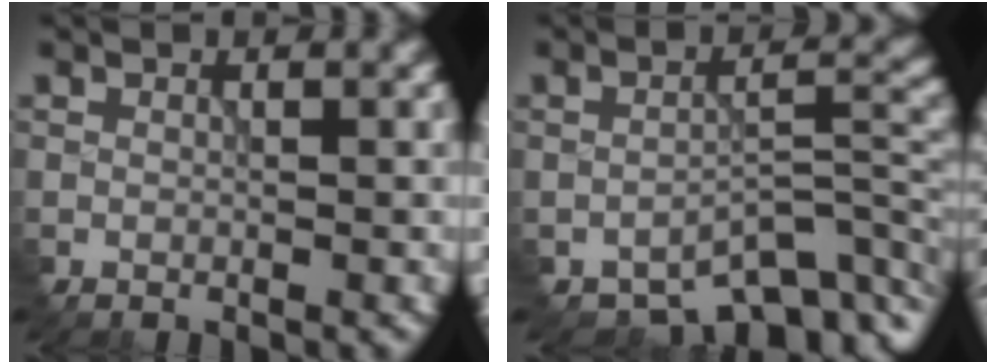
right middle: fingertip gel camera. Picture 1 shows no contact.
{"total": 6.9, "force": [-5.5, 2.7, 3.1], "torque": [-0.030, -0.007, -0.088]}